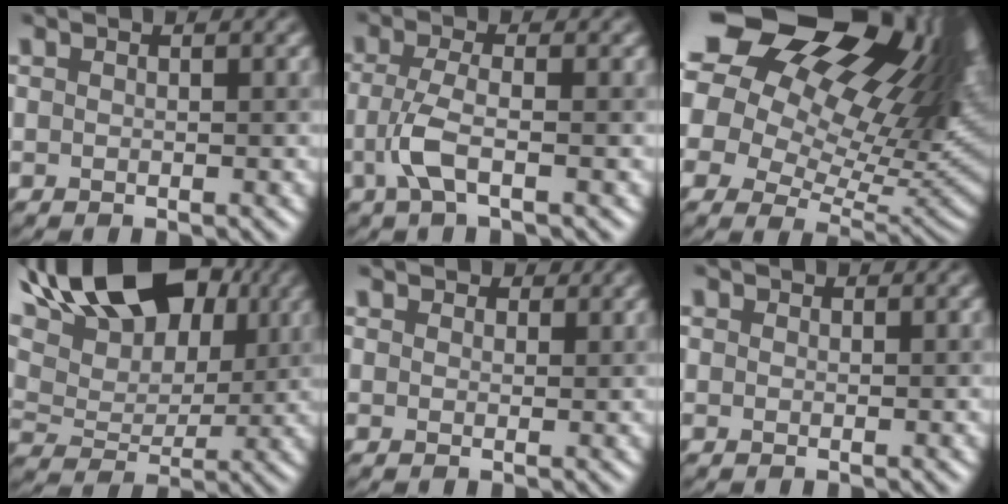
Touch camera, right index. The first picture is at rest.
{"total": 3.3, "force": [-1.0, 0.8, 3.0], "torque": [-0.072, 0.001, -0.026]}
{"total": 21.1, "force": [10.6, 10.4, 14.9], "torque": [-0.220, 0.055, 0.164]}
{"total": 16.7, "force": [9.2, 9.2, 10.6], "torque": [-0.195, 0.064, 0.130]}
{"total": 1.5, "force": [1.1, 1.0, 0.4], "torque": [-0.007, -0.001, 0.007]}
{"total": 0.6, "force": [0.4, 0.5, 0.1], "torque": [0.002, -0.001, -0.003]}